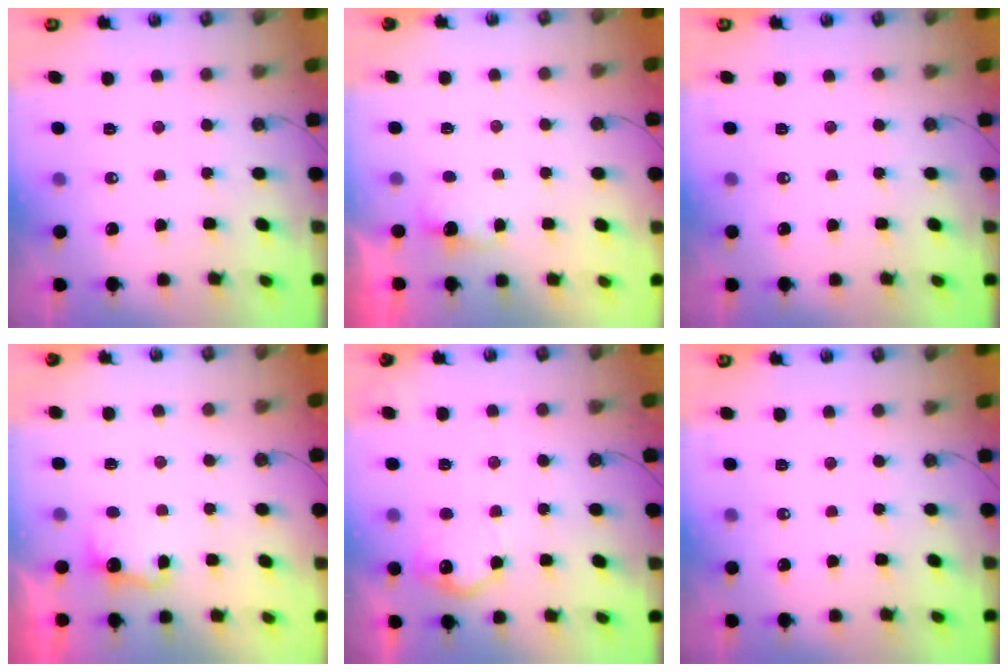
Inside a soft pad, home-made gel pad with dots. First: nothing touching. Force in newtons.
{"total": 2.5, "press": 2.3, "slide": 0.9}
{"total": 0.0}
{"total": 3.0, "press": 2.8, "slide": 1.0}
{"total": 10.8, "press": 10.8, "slide": 0.2}
{"total": 0.0}